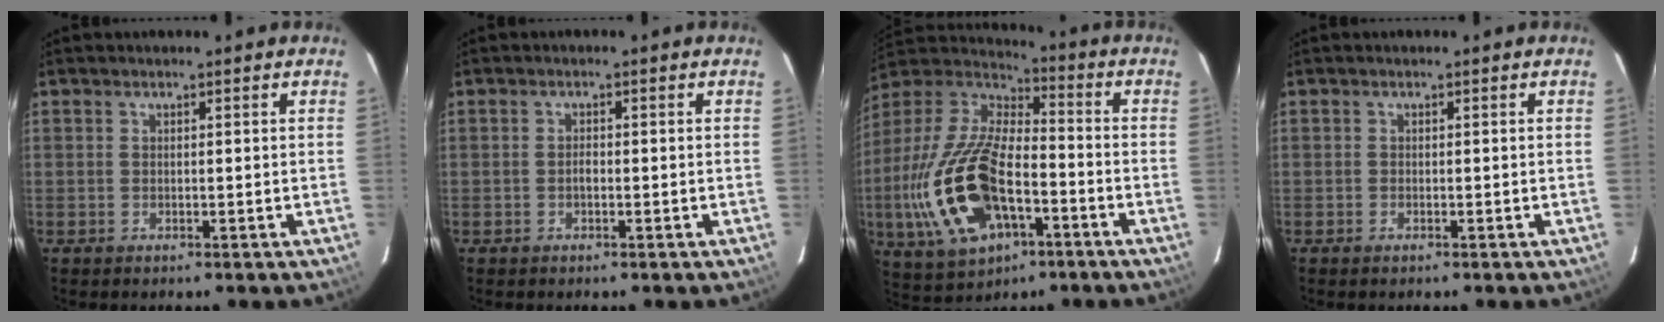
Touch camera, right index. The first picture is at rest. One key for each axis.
{"total": 1.2, "fx": -0.4, "fy": 0.7, "fz": 0.8, "tx": -0.015, "ty": 0.001, "tz": -0.008}
{"total": 23.5, "fx": -7.3, "fy": 11.8, "fz": 18.9, "tx": -0.422, "ty": -0.020, "tz": -0.126}
{"total": 0.7, "fx": -0.6, "fy": 0.3, "fz": 0.2, "tx": -0.006, "ty": -0.002, "tz": -0.012}